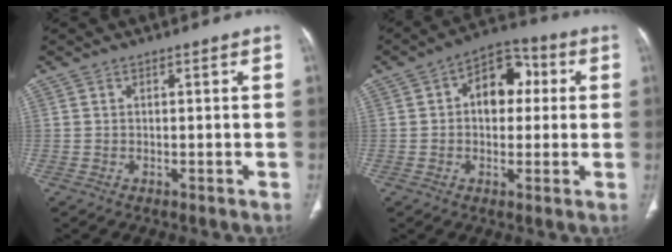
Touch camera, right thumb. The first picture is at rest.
{"total": 10.3, "force": [1.7, 7.0, 7.3], "torque": [-0.066, 0.024, 0.015]}